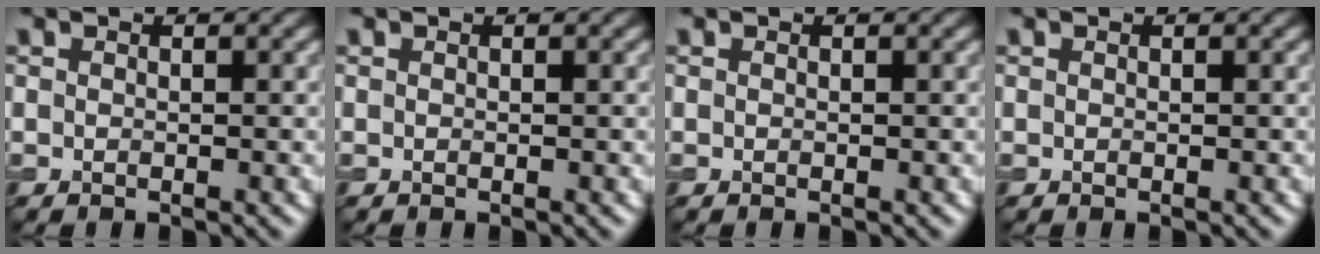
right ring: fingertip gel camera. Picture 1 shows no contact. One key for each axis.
{"total": 0.0}
{"total": 0.0}
{"total": 0.0}